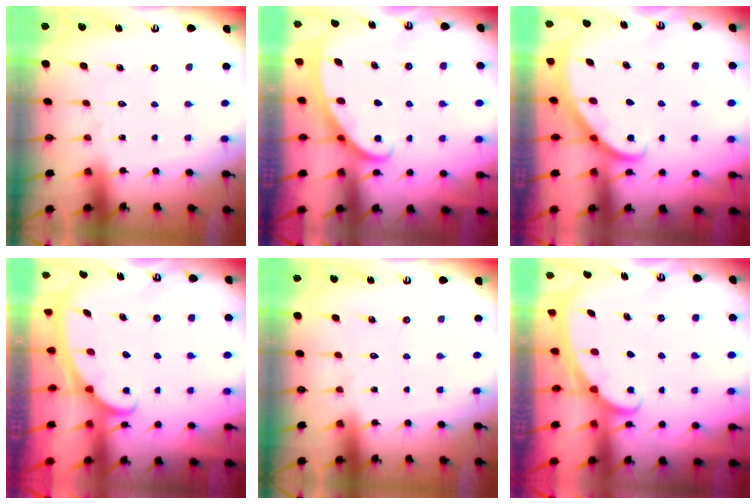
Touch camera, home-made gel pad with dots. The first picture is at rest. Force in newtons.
{"total": 2.6, "press": 2.6, "slide": 0.3}
{"total": 2.9, "press": 2.9, "slide": 0.2}
{"total": 2.3, "press": 2.3, "slide": 0.2}
{"total": 0.0}
{"total": 1.9, "press": 1.9, "slide": 0.1}